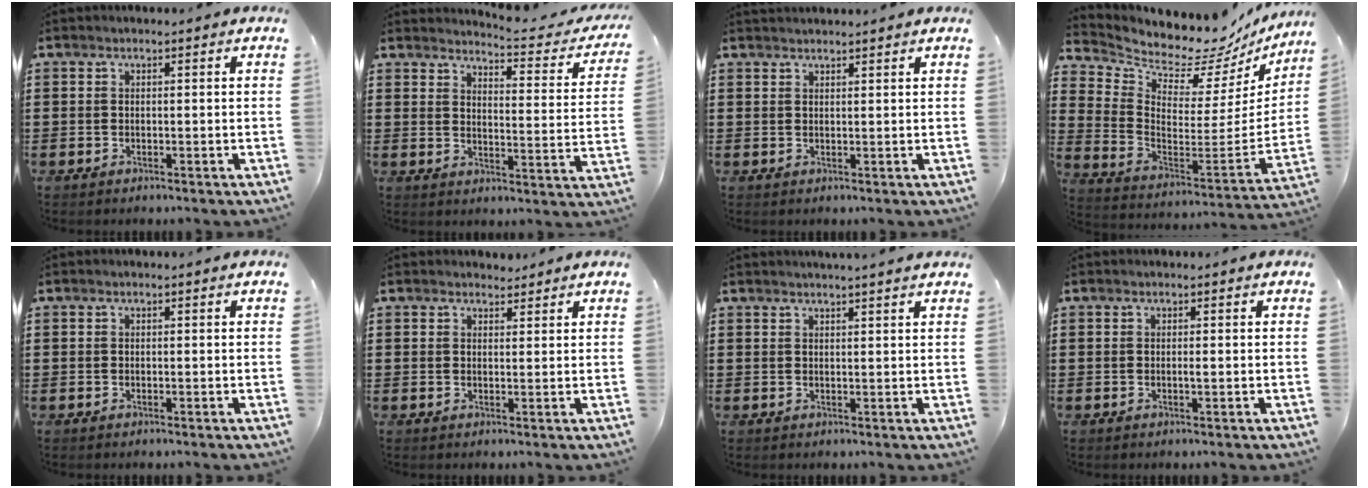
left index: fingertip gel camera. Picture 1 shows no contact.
{"total": 3.8, "force": [3.6, -0.3, 1.2], "torque": [-0.030, -0.034, 0.053]}
{"total": 1.2, "force": [1.2, 0.0, 0.1], "torque": [-0.005, -0.001, 0.024]}
{"total": 6.0, "force": [5.9, 1.1, 0.3], "torque": [-0.043, -0.075, 0.092]}
{"total": 0.0}
{"total": 1.9, "force": [1.8, 0.6, 0.1], "torque": [0.001, -0.001, 0.033]}
{"total": 1.6, "force": [1.5, -0.4, 0.3], "torque": [-0.008, -0.001, 0.029]}
{"total": 0.6, "force": [0.0, 0.0, 0.6], "torque": [-0.011, -0.002, 0.000]}